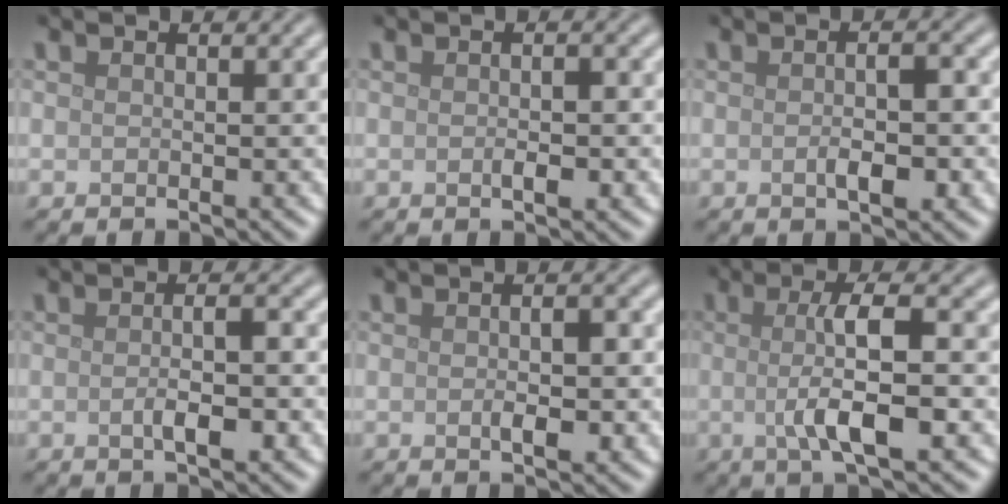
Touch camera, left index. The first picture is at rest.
{"total": 1.6, "force": [-0.3, 0.5, 1.4], "torque": [-0.024, -0.001, -0.005]}
{"total": 2.7, "force": [-0.5, 0.8, 2.5], "torque": [-0.043, -0.003, -0.008]}
{"total": 2.7, "force": [-0.4, 0.6, 2.6], "torque": [-0.045, -0.003, -0.008]}
{"total": 2.4, "force": [-0.3, 0.9, 2.2], "torque": [-0.036, -0.004, -0.004]}
{"total": 5.7, "force": [-0.4, 1.3, 5.5], "torque": [-0.092, -0.001, -0.009]}